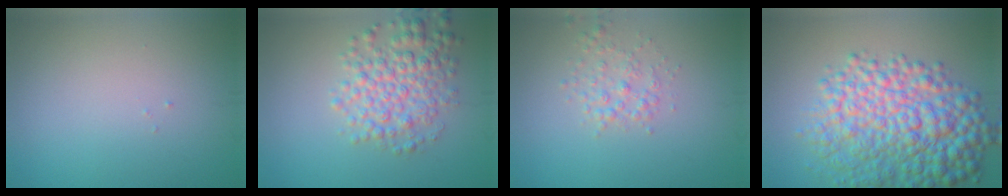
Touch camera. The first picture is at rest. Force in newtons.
{"total": 4.8, "press": 4.8, "slide": 0.0}
{"total": 1.9, "press": 1.9, "slide": 0.1}
{"total": 9.9, "press": 9.9, "slide": 0.1}